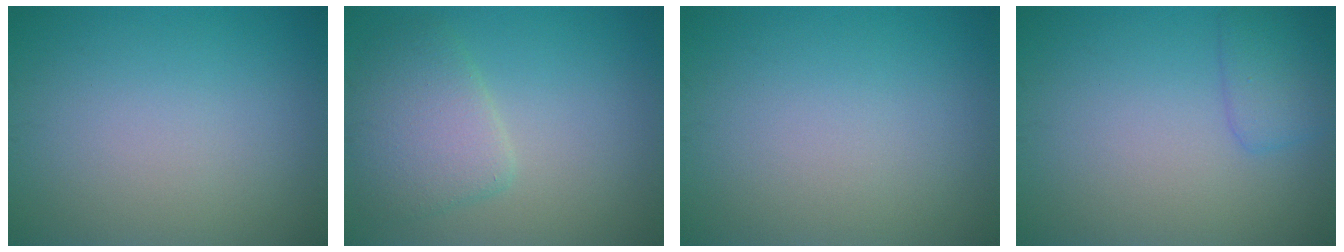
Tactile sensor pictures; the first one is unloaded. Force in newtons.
{"total": 4.1, "press": 4.0, "slide": 0.3}
{"total": 0.0}
{"total": 2.2, "press": 2.2, "slide": 0.2}